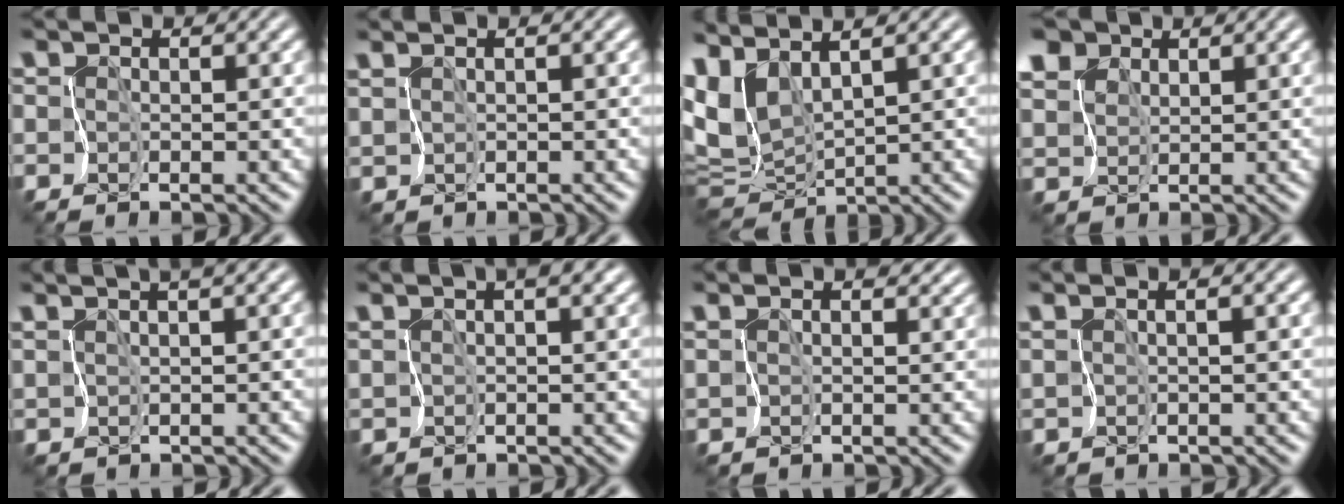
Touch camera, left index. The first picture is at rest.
{"total": 0.7, "force": [0.6, -0.3, 0.1], "torque": [-0.004, 0.003, 0.016]}
{"total": 6.8, "force": [2.8, 3.3, 5.2], "torque": [-0.127, 0.002, 0.062]}
{"total": 4.2, "force": [3.3, 2.4, 1.0], "torque": [-0.060, 0.008, 0.065]}
{"total": 3.3, "force": [2.6, -0.3, 2.0], "torque": [-0.041, 0.014, 0.049]}
{"total": 3.9, "force": [2.7, 1.1, 2.6], "torque": [-0.034, 0.014, 0.036]}
{"total": 2.6, "force": [2.2, 0.9, 1.1], "torque": [-0.023, 0.003, 0.037]}
{"total": 1.9, "force": [1.4, 0.2, 1.3], "torque": [-0.016, 0.005, 0.021]}